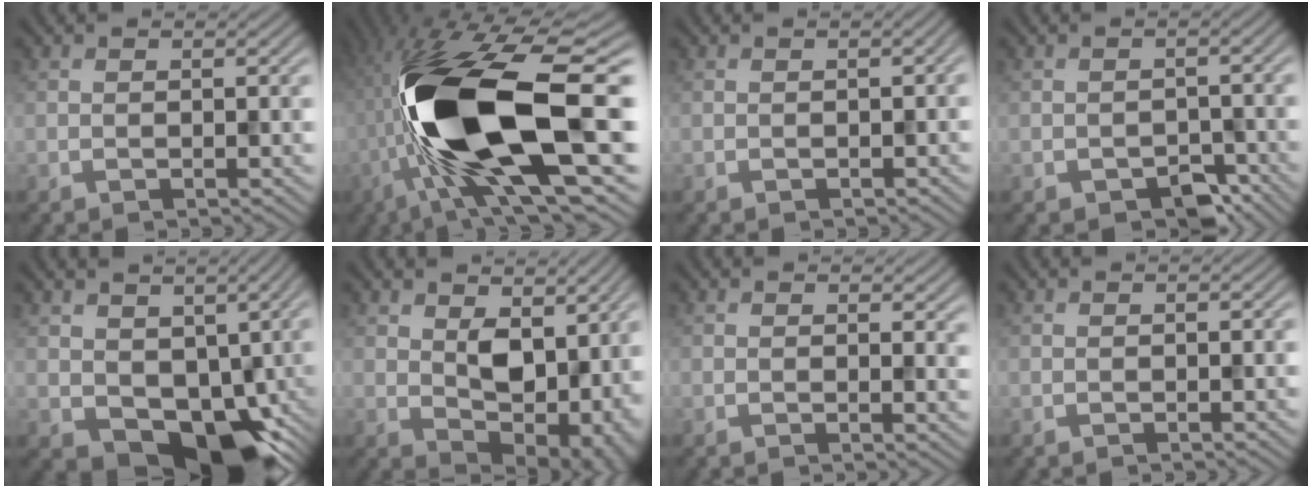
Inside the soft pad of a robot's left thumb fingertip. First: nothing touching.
{"total": 19.2, "force": [-1.8, 7.4, 17.6], "torque": [-0.335, 0.010, -0.041]}
{"total": 0.8, "force": [-0.3, 0.3, 0.6], "torque": [-0.009, -0.001, -0.002]}
{"total": 3.7, "force": [-2.4, 2.0, 2.0], "torque": [-0.029, -0.005, -0.036]}
{"total": 11.1, "force": [-0.7, 7.9, 7.7], "torque": [-0.125, -0.043, 0.007]}
{"total": 8.5, "force": [2.3, 5.3, 6.2], "torque": [-0.103, -0.008, 0.036]}
{"total": 2.1, "force": [1.0, 0.8, 1.7], "torque": [-0.025, -0.006, 0.017]}
{"total": 0.0}